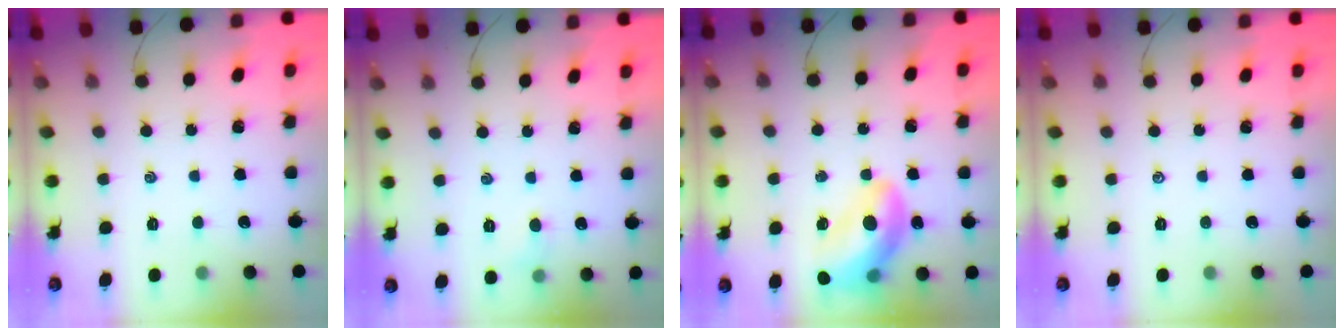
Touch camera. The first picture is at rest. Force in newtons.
{"total": 3.9, "press": 3.8, "slide": 1.1}
{"total": 15.5, "press": 14.9, "slide": 4.4}
{"total": 0.0}